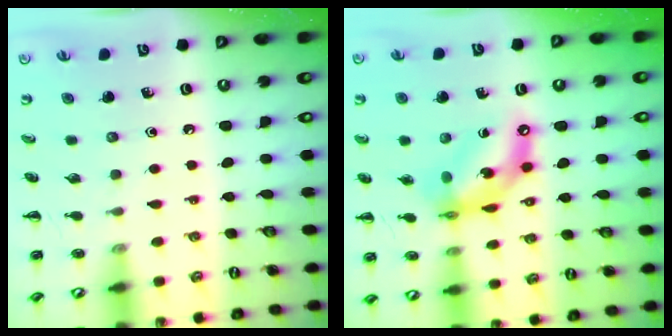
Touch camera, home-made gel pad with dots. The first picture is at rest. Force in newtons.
{"total": 12.7, "press": 12.3, "slide": 3.2}